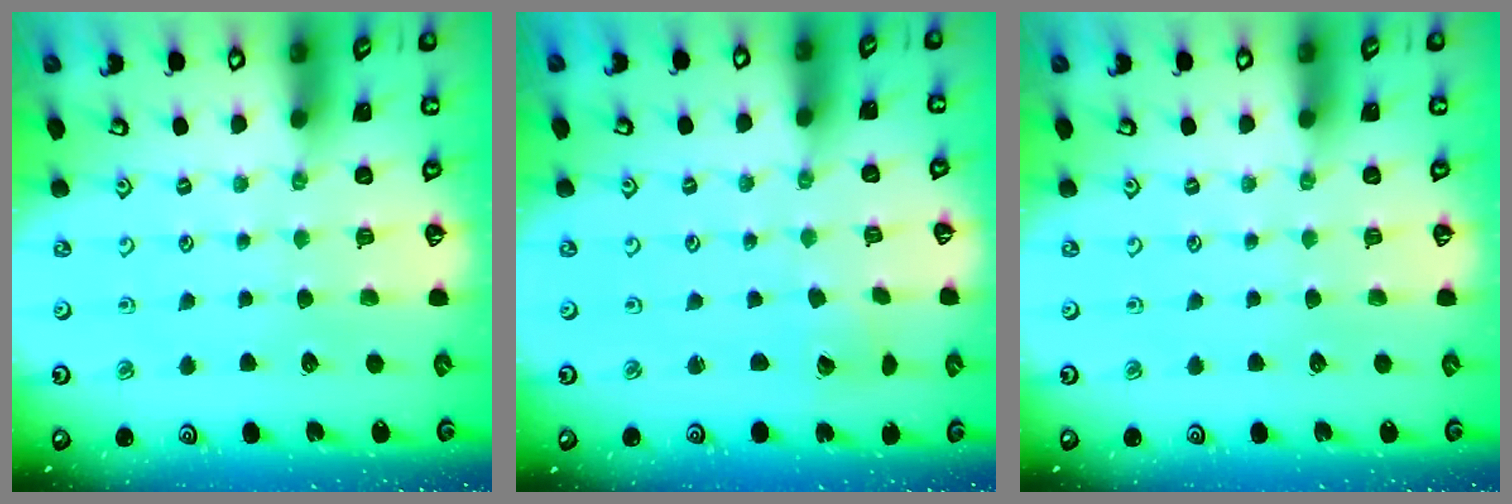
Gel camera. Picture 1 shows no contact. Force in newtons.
{"total": 2.1, "press": 2.1, "slide": 0.2}
{"total": 0.0}